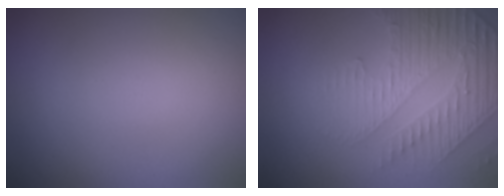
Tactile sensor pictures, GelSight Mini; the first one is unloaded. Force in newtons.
{"total": 4.8, "press": 3.3, "slide": 3.5}